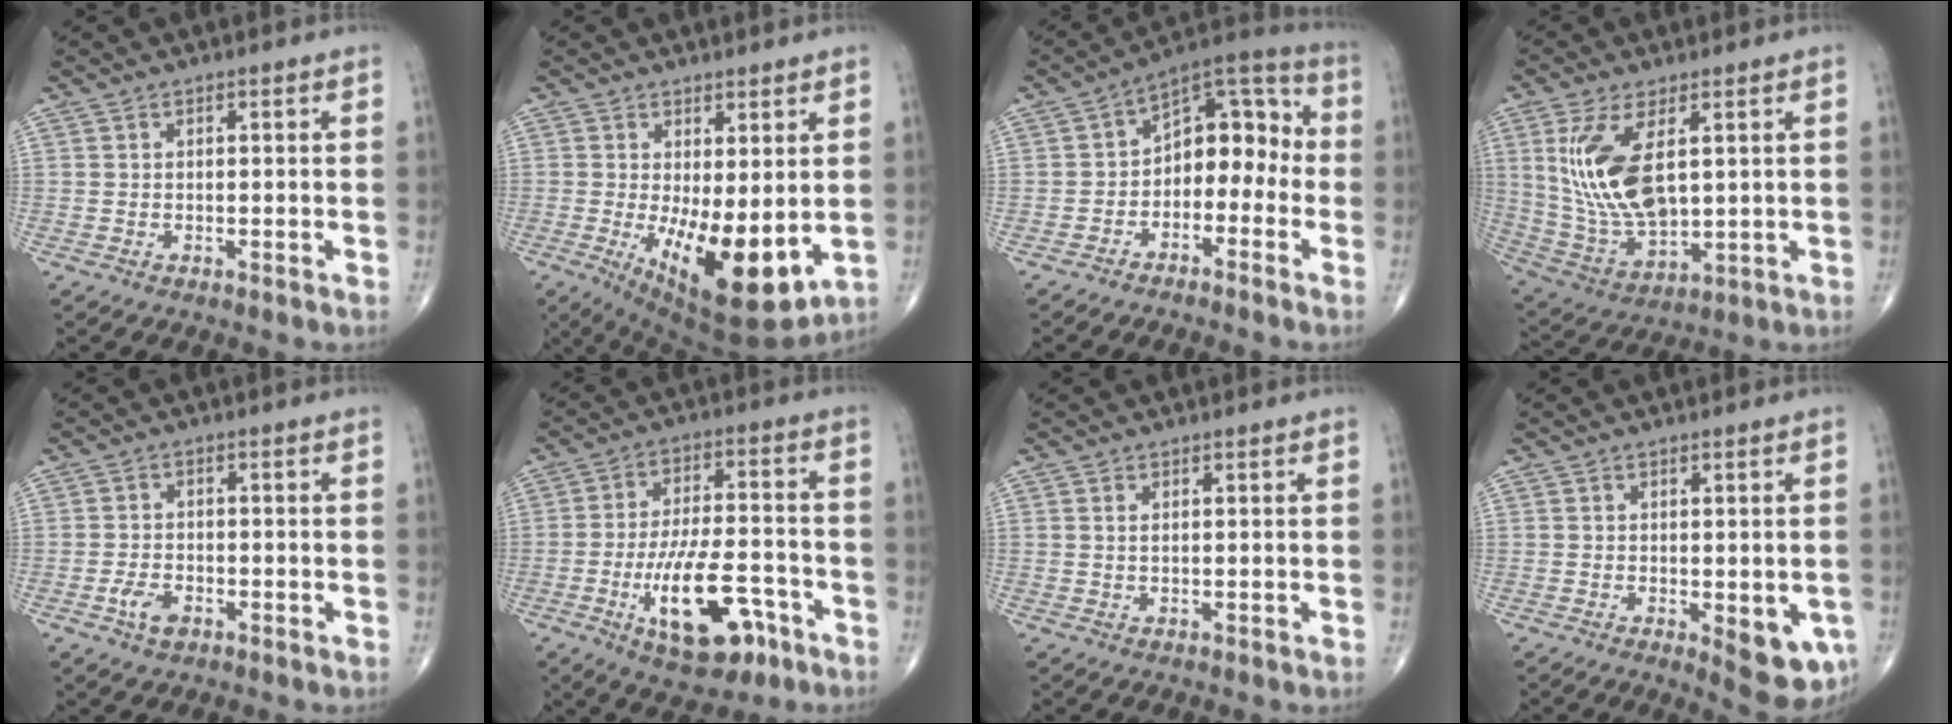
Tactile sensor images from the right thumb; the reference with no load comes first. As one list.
[{"total": 14.2, "force": [-1.9, 5.5, 12.9], "torque": [-0.193, -0.033, -0.009]}, {"total": 11.6, "force": [-2.4, 7.6, 8.5], "torque": [-0.084, 0.058, -0.053]}, {"total": 15.3, "force": [3.8, 7.2, 12.9], "torque": [-0.260, -0.020, 0.090]}, {"total": 3.8, "force": [-1.8, 2.3, 2.5], "torque": [-0.041, 0.008, -0.032]}, {"total": 15.9, "force": [-6.8, 6.9, 12.6], "torque": [-0.193, 0.029, -0.102]}, {"total": 0.8, "force": [0.3, 0.3, 0.7], "torque": [-0.016, 0.001, 0.006]}, {"total": 8.2, "force": [-2.2, 3.2, 7.2], "torque": [-0.068, -0.013, -0.021]}]